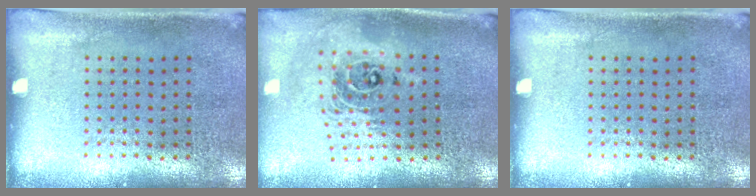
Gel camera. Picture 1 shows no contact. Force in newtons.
{"total": 2.0, "press": 1.6, "slide": 1.3}
{"total": 0.0}